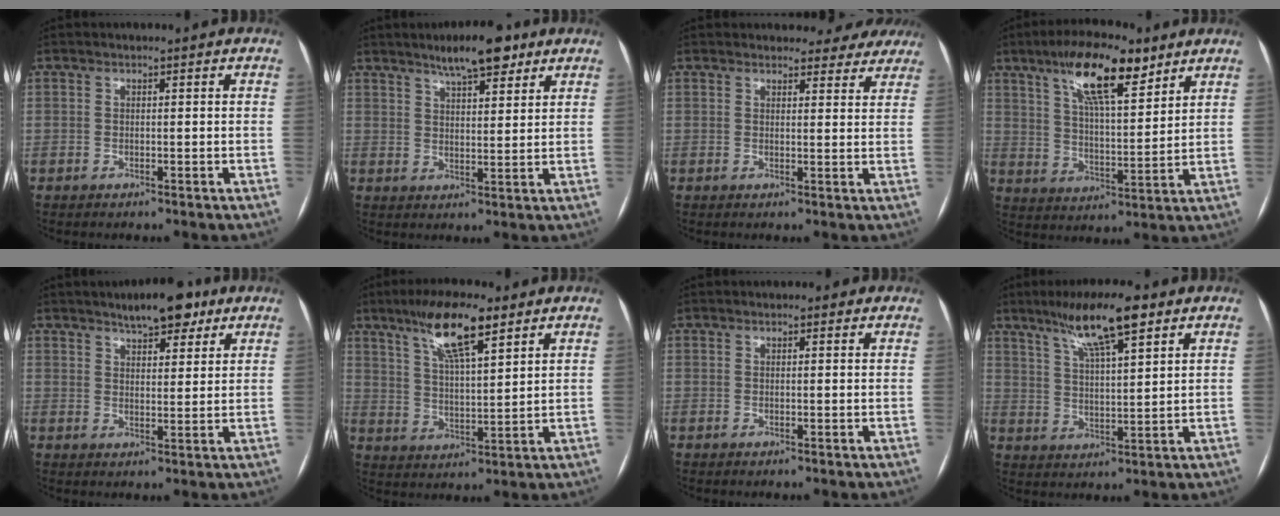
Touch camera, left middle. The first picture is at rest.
{"total": 8.0, "force": [5.7, 2.2, 5.2], "torque": [-0.083, 0.009, 0.091]}
{"total": 8.6, "force": [8.1, 3.0, 0.7], "torque": [0.027, -0.002, 0.068]}
{"total": 13.5, "force": [8.4, 3.5, 10.0], "torque": [-0.175, 0.011, 0.146]}
{"total": 7.7, "force": [5.5, 2.6, 4.7], "torque": [-0.066, 0.010, 0.084]}
{"total": 11.2, "force": [7.2, 1.9, 8.3], "torque": [-0.155, 0.009, 0.130]}
{"total": 2.1, "force": [1.8, 1.0, 0.6], "torque": [-0.007, 0.013, 0.020]}
{"total": 10.8, "force": [7.1, 1.3, 8.0], "torque": [-0.144, 0.011, 0.122]}